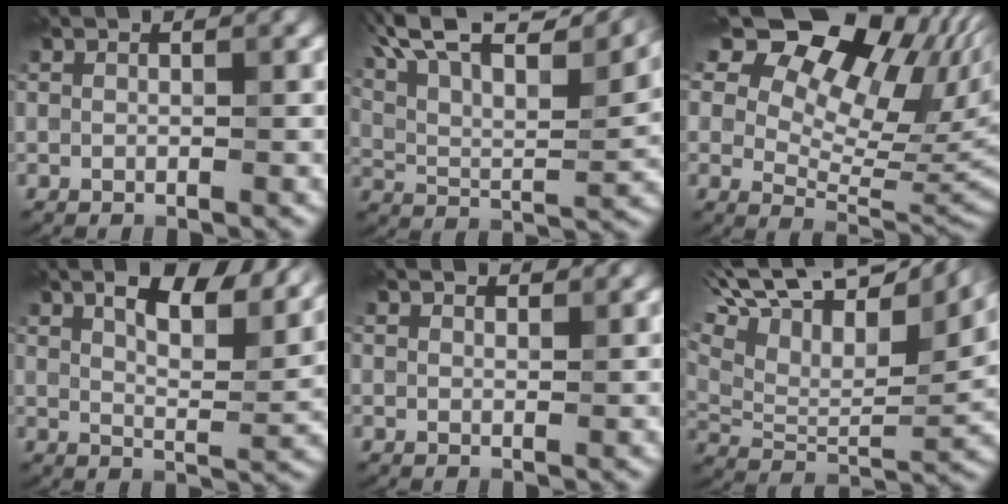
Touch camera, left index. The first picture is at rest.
{"total": 15.1, "force": [10.7, 4.5, 9.7], "torque": [-0.173, 0.040, 0.150]}
{"total": 16.7, "force": [9.9, 8.9, 10.0], "torque": [-0.156, 0.047, 0.146]}
{"total": 9.2, "force": [6.2, 2.5, 6.3], "torque": [-0.097, 0.015, 0.099]}
{"total": 1.8, "force": [1.6, 0.5, 0.5], "torque": [-0.015, 0.002, 0.021]}
{"total": 14.2, "force": [8.2, 5.7, 10.1], "torque": [-0.204, 0.053, 0.152]}